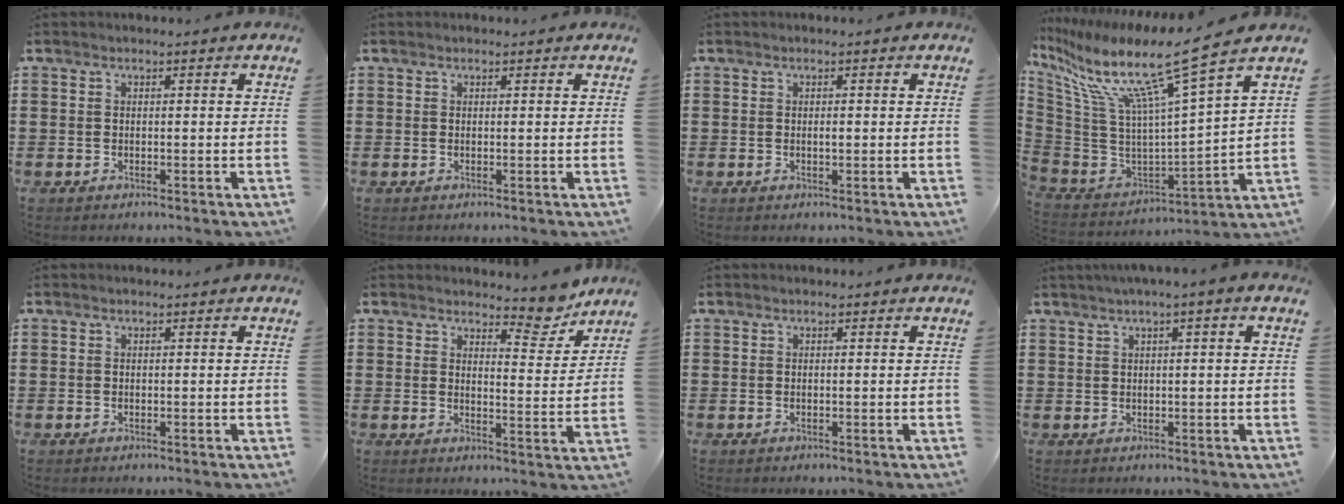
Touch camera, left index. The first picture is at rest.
{"total": 0.0}
{"total": 0.9, "force": [0.1, 0.2, 0.9], "torque": [-0.017, 0.000, 0.002]}
{"total": 13.2, "force": [9.0, 0.3, 9.6], "torque": [-0.204, -0.065, 0.136]}
{"total": 0.0}
{"total": 5.9, "force": [5.4, 1.3, 1.9], "torque": [-0.032, -0.030, 0.094]}
{"total": 0.0}
{"total": 1.6, "force": [0.7, -0.3, 1.5], "torque": [-0.026, -0.003, 0.012]}